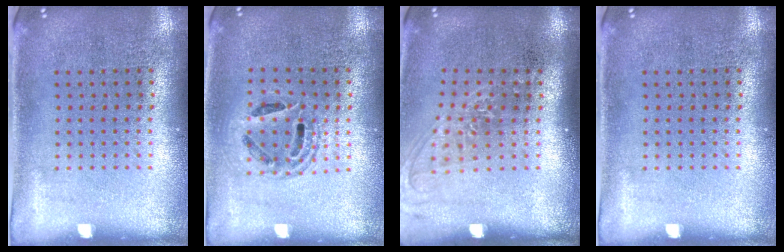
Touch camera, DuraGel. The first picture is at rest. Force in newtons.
{"total": 1.4, "press": 1.2, "slide": 0.7}
{"total": 1.4, "press": 1.1, "slide": 0.8}
{"total": 0.0}